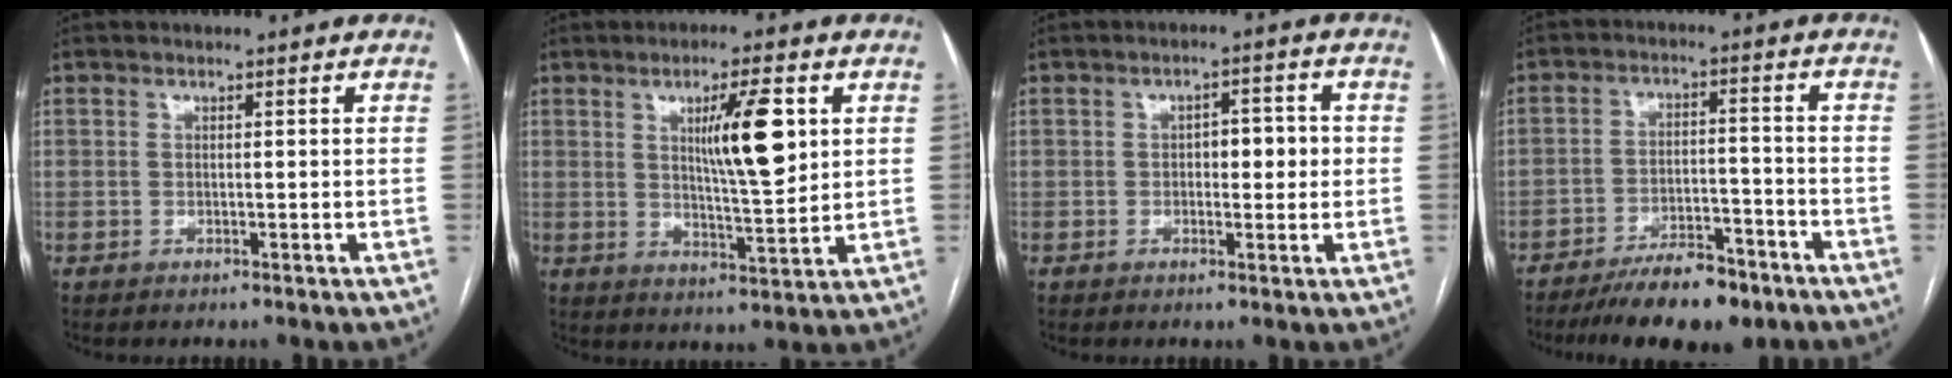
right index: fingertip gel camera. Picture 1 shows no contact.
{"total": 9.5, "force": [2.9, 1.2, 8.9], "torque": [-0.145, -0.004, 0.050]}
{"total": 4.4, "force": [0.1, 2.0, 3.9], "torque": [-0.052, 0.016, 0.002]}
{"total": 11.5, "force": [-9.0, 3.3, 6.3], "torque": [-0.096, 0.001, -0.147]}